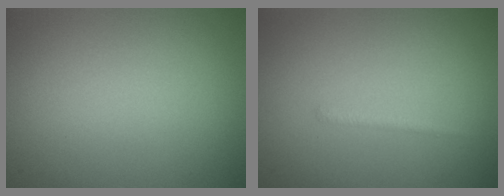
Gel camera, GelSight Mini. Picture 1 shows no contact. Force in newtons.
{"total": 0.7, "press": 0.7, "slide": 0.1}